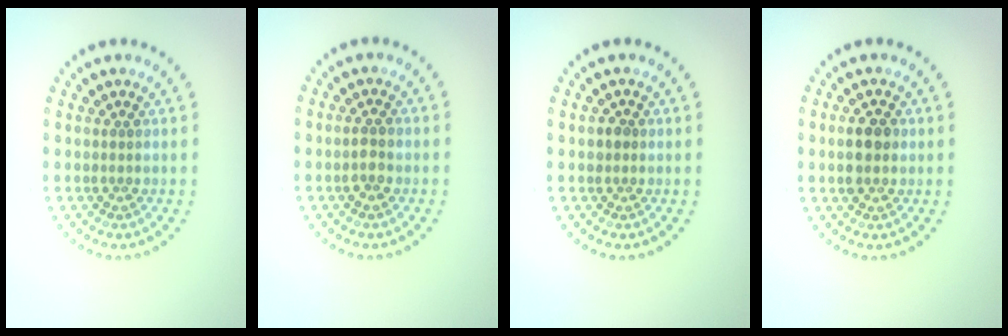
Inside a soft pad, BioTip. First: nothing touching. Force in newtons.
{"total": 1.6, "press": 1.6, "slide": 0.2}
{"total": 1.3, "press": 1.2, "slide": 0.4}
{"total": 2.9, "press": 2.9, "slide": 0.2}